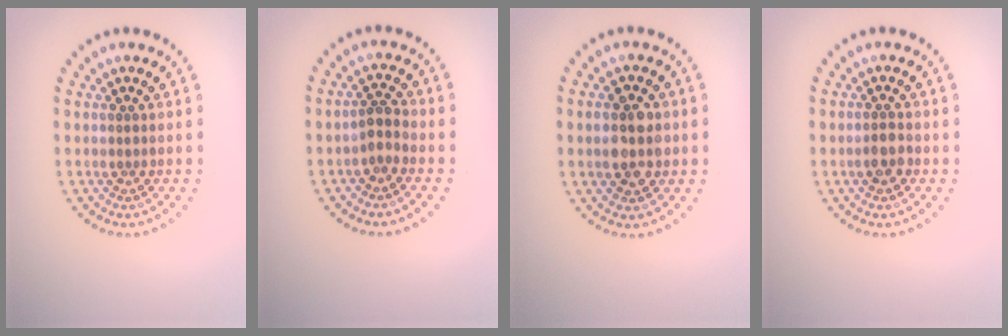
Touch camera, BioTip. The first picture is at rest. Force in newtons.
{"total": 1.7, "press": 1.4, "slide": 0.9}
{"total": 4.5, "press": 4.5, "slide": 0.2}
{"total": 1.7, "press": 1.7, "slide": 0.5}